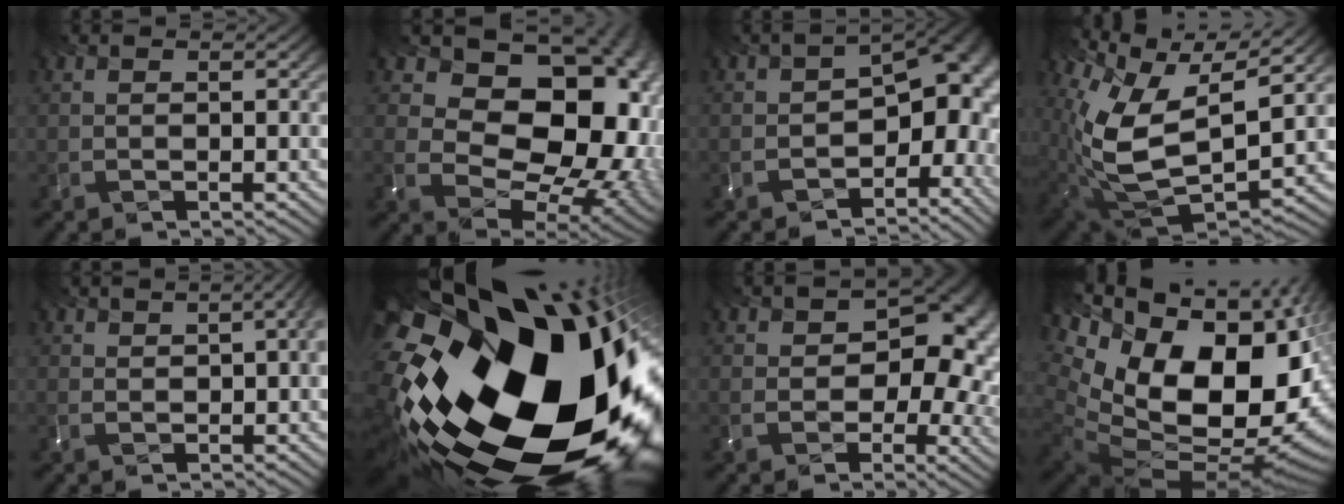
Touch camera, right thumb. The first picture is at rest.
{"total": 16.7, "force": [2.2, 12.9, 10.4], "torque": [-0.130, -0.006, 0.077]}
{"total": 11.7, "force": [-3.8, 7.1, 8.4], "torque": [-0.119, -0.031, -0.037]}
{"total": 12.1, "force": [1.6, 7.5, 9.4], "torque": [-0.230, -0.035, 0.066]}
{"total": 4.0, "force": [0.6, 1.4, 3.6], "torque": [-0.059, 0.009, 0.030]}
{"total": 21.4, "force": [-3.3, 14.2, 15.7], "torque": [-0.304, -0.087, -0.027]}
{"total": 12.9, "force": [0.9, 9.1, 9.0], "torque": [-0.125, -0.023, 0.056]}
{"total": 19.0, "force": [0.8, 12.5, 14.2], "torque": [-0.279, -0.054, 0.074]}